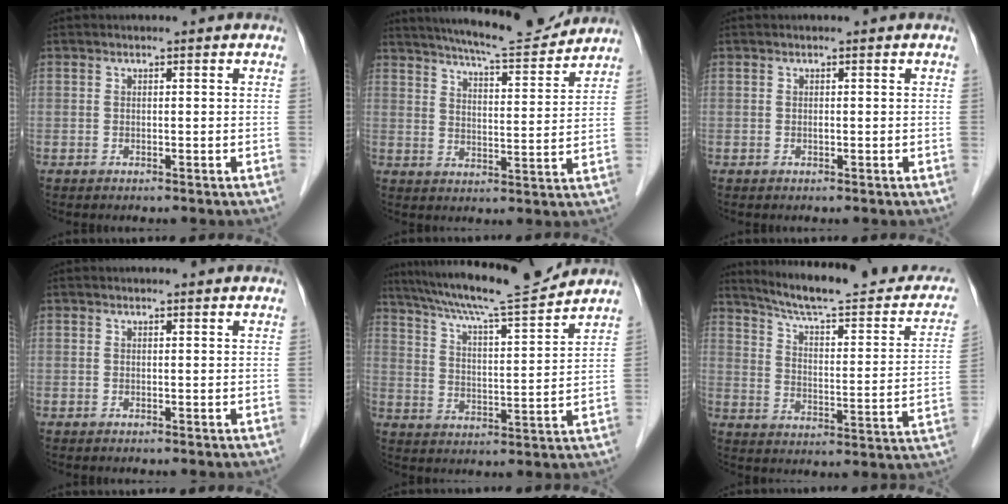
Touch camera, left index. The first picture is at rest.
{"total": 13.3, "force": [12.4, 0.8, 4.5], "torque": [-0.075, -0.002, 0.177]}
{"total": 0.0}
{"total": 1.5, "force": [1.5, 0.2, 0.2], "torque": [-0.010, 0.007, 0.015]}
{"total": 15.8, "force": [14.4, -0.4, 6.6], "torque": [-0.118, -0.004, 0.223]}
{"total": 20.9, "force": [18.5, 2.9, 9.2], "torque": [-0.123, -0.029, 0.246]}